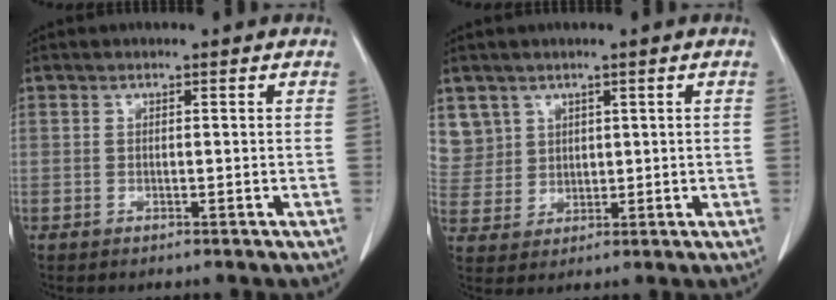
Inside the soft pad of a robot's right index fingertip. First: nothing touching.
{"total": 6.5, "force": [3.6, 5.4, -0.1], "torque": [0.007, 0.007, 0.083]}